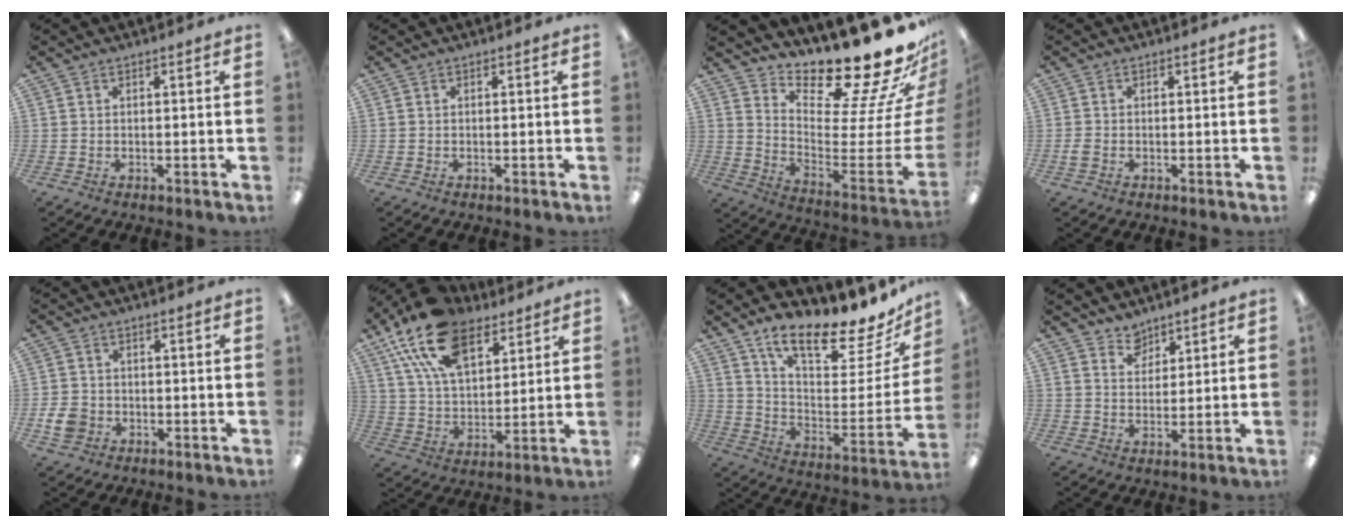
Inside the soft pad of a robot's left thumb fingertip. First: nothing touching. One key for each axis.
{"total": 0.0}
{"total": 20.5, "fx": 18.0, "fy": 3.5, "fz": 9.1, "tx": -0.100, "ty": -0.175, "tz": 0.286}
{"total": 1.7, "fx": -0.5, "fy": 1.2, "fz": 1.1, "tx": -0.025, "ty": 0.000, "tz": -0.010}
{"total": 4.9, "fx": -1.5, "fy": 4.2, "fz": 2.2, "tx": -0.046, "ty": 0.002, "tz": -0.030}
{"total": 19.2, "fx": 11.8, "fy": 10.3, "fz": 11.2, "tx": -0.208, "ty": -0.040, "tz": 0.216}
{"total": 15.8, "fx": 12.6, "fy": 4.5, "fz": 8.3, "tx": -0.125, "ty": -0.104, "tz": 0.215}
{"total": 5.0, "fx": 4.3, "fy": 2.6, "fz": 0.2, "tx": -0.003, "ty": -0.024, "tz": 0.079}